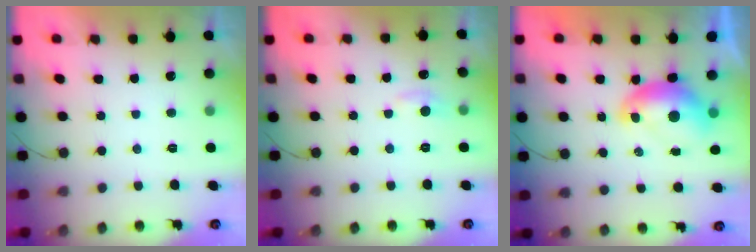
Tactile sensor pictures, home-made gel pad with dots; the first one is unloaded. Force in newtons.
{"total": 5.2, "press": 5.2, "slide": 0.6}
{"total": 7.6, "press": 7.5, "slide": 1.0}